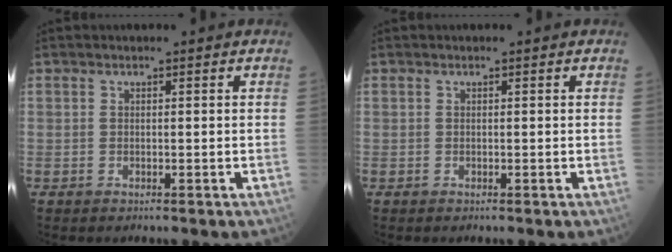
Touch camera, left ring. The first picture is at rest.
{"total": 0.0}